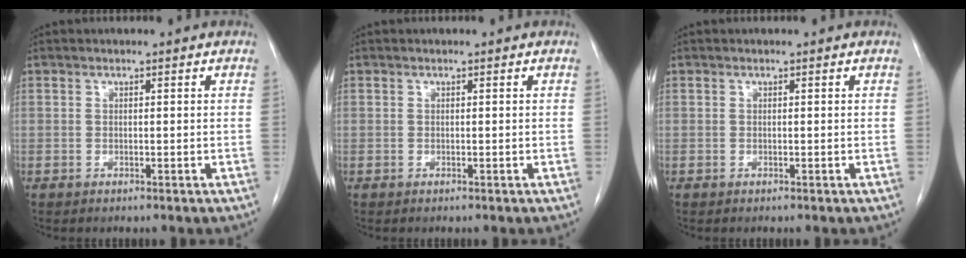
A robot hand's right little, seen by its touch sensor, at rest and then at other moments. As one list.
[{"total": 0.0}, {"total": 0.0}]